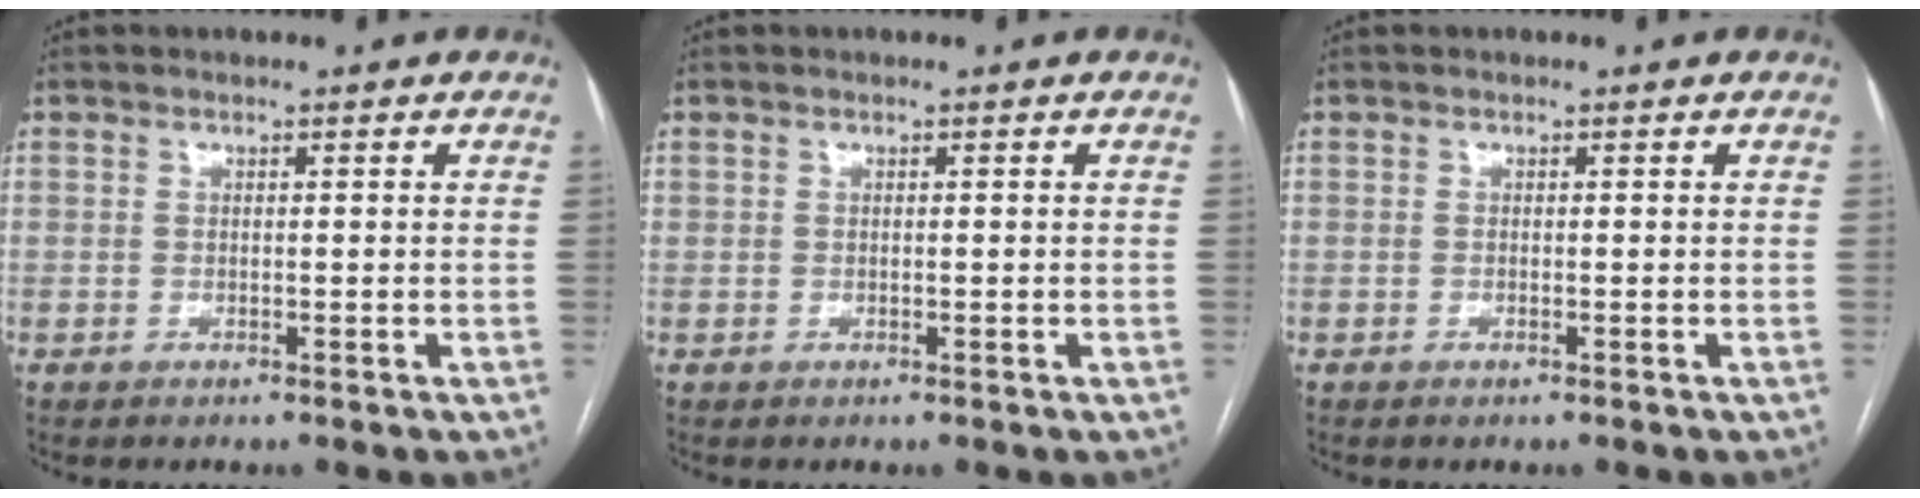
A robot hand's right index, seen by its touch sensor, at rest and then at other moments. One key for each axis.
{"total": 0.0}
{"total": 0.0}